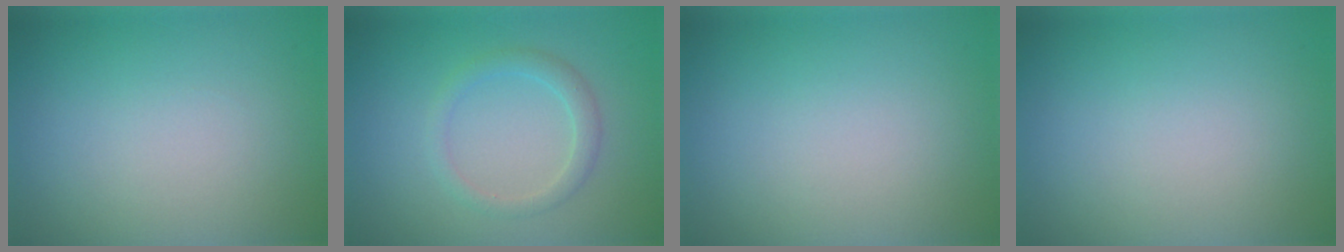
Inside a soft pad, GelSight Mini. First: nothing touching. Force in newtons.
{"total": 2.0, "press": 2.0, "slide": 0.2}
{"total": 0.0}
{"total": 0.0}